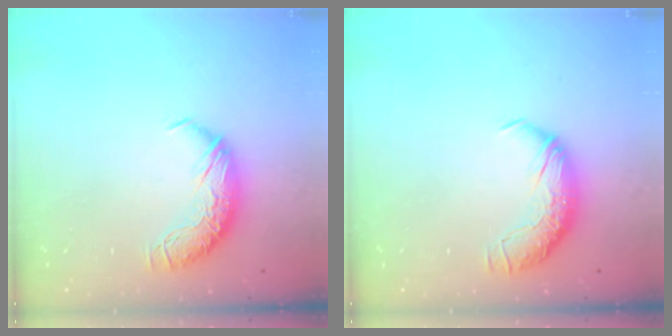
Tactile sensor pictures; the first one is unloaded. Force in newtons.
{"total": 1.7, "press": 0.7, "slide": 1.6}